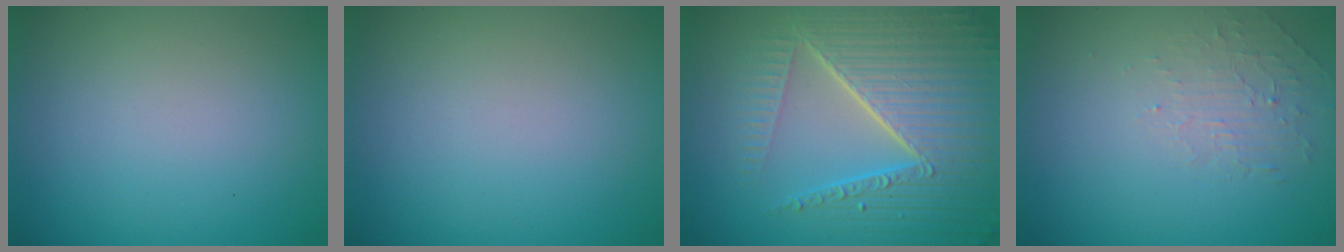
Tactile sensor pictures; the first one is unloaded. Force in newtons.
{"total": 0.0}
{"total": 8.5, "press": 5.9, "slide": 6.1}
{"total": 1.8, "press": 0.5, "slide": 1.7}